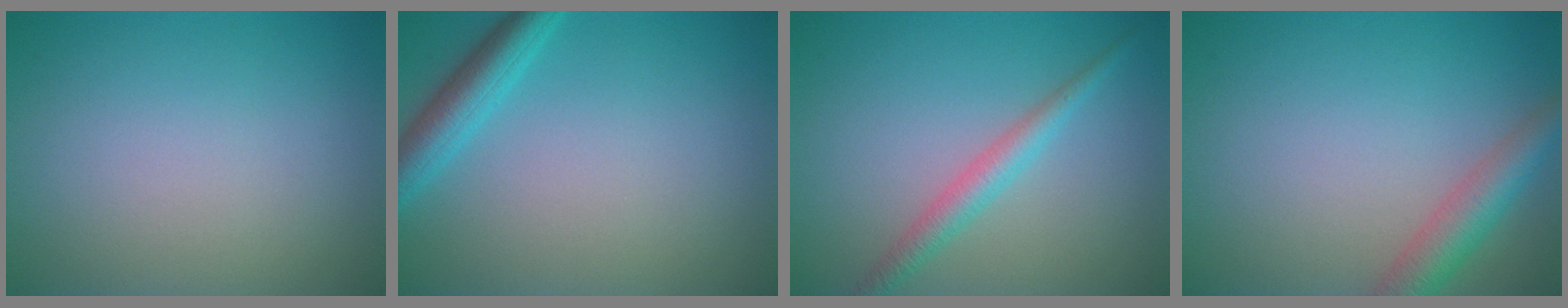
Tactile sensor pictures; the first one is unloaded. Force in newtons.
{"total": 3.4, "press": 3.4, "slide": 0.2}
{"total": 2.5, "press": 2.5, "slide": 0.1}
{"total": 3.7, "press": 3.7, "slide": 0.2}